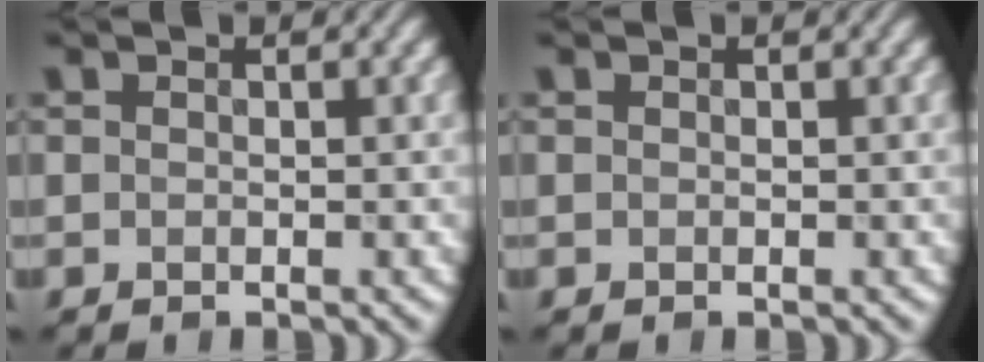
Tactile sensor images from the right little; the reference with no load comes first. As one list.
[{"total": 0.0}]